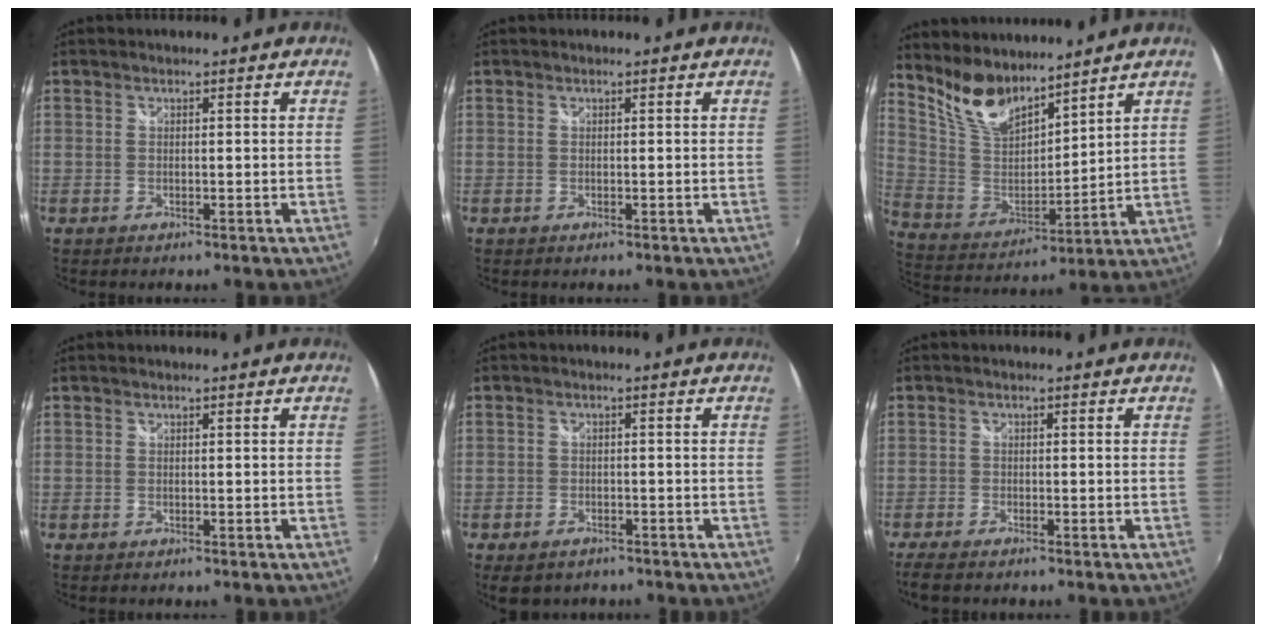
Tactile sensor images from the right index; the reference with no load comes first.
{"total": 0.0}
{"total": 12.0, "force": [10.0, 4.1, 5.4], "torque": [-0.115, -0.005, 0.205]}
{"total": 0.0}
{"total": 5.4, "force": [-3.8, 3.1, 2.2], "torque": [-0.060, -0.016, -0.057]}
{"total": 4.4, "force": [-3.6, 1.0, 2.2], "torque": [-0.055, -0.022, -0.069]}